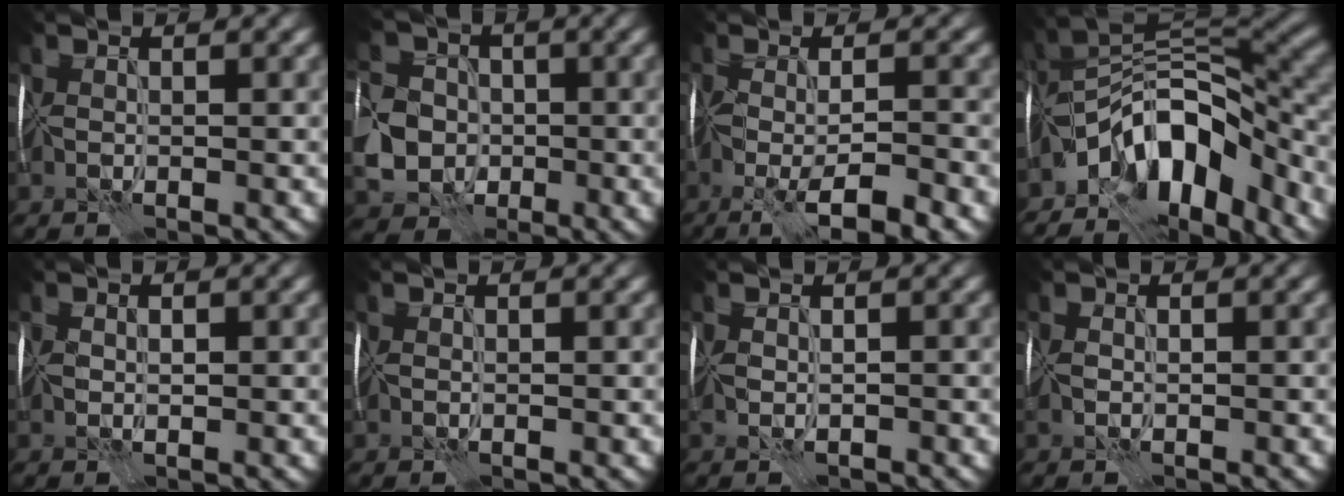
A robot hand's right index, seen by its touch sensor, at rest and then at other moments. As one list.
[{"total": 6.3, "force": [-1.5, 5.4, 2.9], "torque": [-0.060, 0.005, -0.043]}, {"total": 6.9, "force": [-3.3, 1.3, 6.0], "torque": [-0.090, -0.005, -0.057]}, {"total": 9.8, "force": [-5.8, 4.6, 6.4], "torque": [-0.080, 0.021, -0.113]}, {"total": 1.1, "force": [0.1, 0.7, 0.9], "torque": [-0.017, 0.003, 0.003]}, {"total": 0.0}, {"total": 1.2, "force": [-0.7, 0.6, 0.8], "torque": [-0.018, -0.003, -0.012]}, {"total": 1.1, "force": [-0.5, 0.8, 0.7], "torque": [-0.014, -0.001, -0.012]}]